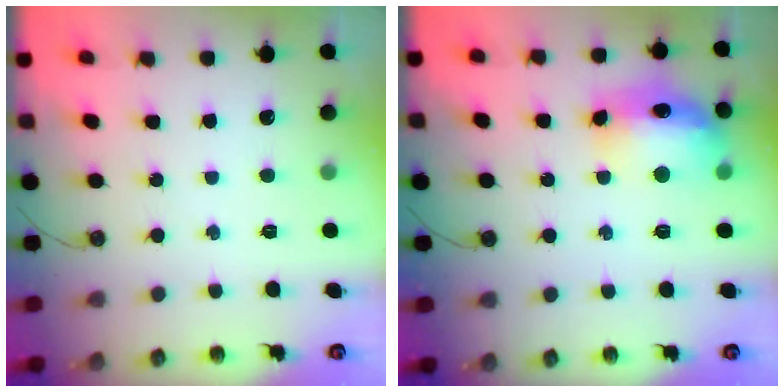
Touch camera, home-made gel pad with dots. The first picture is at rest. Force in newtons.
{"total": 14.4, "press": 14.3, "slide": 1.1}